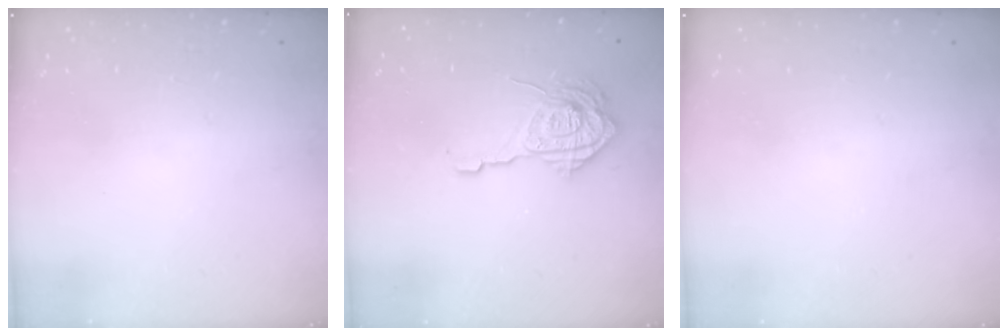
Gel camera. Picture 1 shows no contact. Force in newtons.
{"total": 14.4, "press": 14.3, "slide": 1.3}
{"total": 0.0}